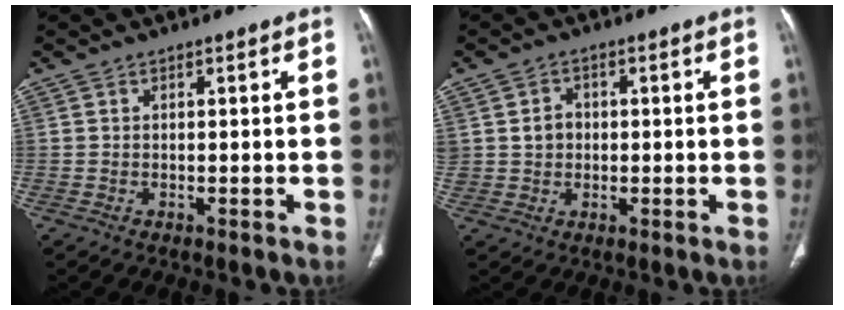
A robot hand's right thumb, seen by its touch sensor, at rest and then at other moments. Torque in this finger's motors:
{"motor_torque": [1.52, 1.40, 0.03, 0.04, 0.15]}